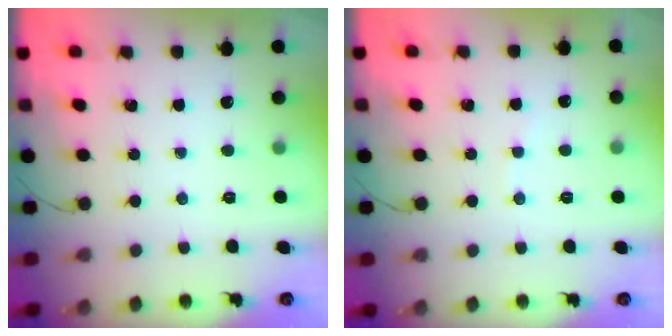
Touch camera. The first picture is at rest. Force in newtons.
{"total": 2.9, "press": 2.9, "slide": 0.7}